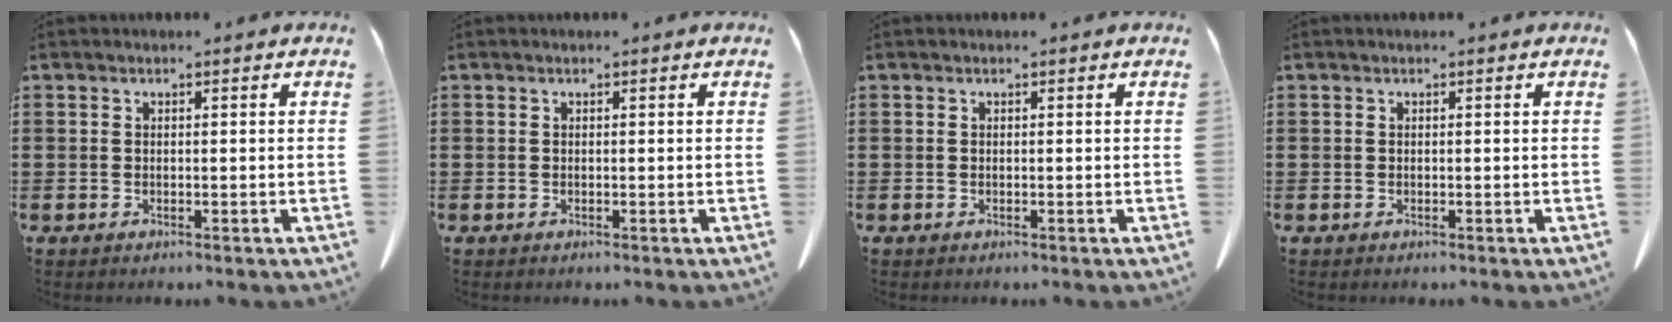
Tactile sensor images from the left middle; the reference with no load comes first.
{"total": 0.0}
{"total": 0.0}
{"total": 0.0}